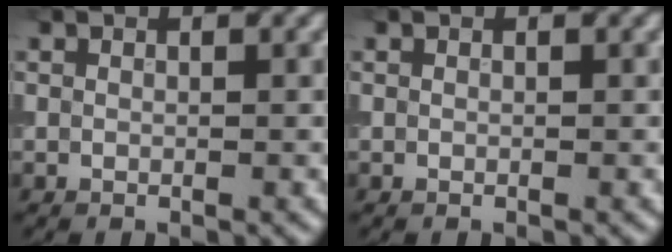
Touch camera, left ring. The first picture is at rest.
{"total": 0.0}